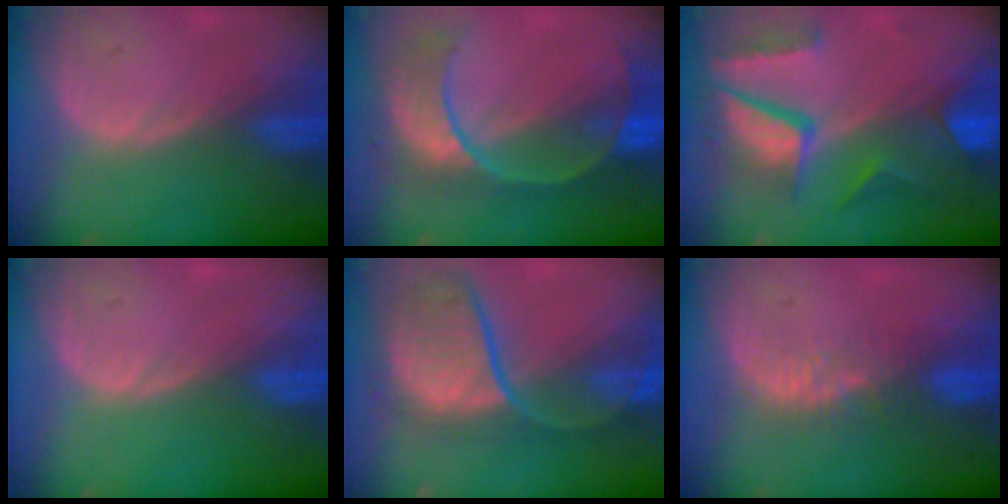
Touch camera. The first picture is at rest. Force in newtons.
{"total": 10.3, "press": 9.0, "slide": 5.0}
{"total": 10.3, "press": 8.8, "slide": 5.4}
{"total": 0.0}
{"total": 11.3, "press": 9.9, "slide": 5.5}
{"total": 4.6, "press": 4.0, "slide": 2.4}